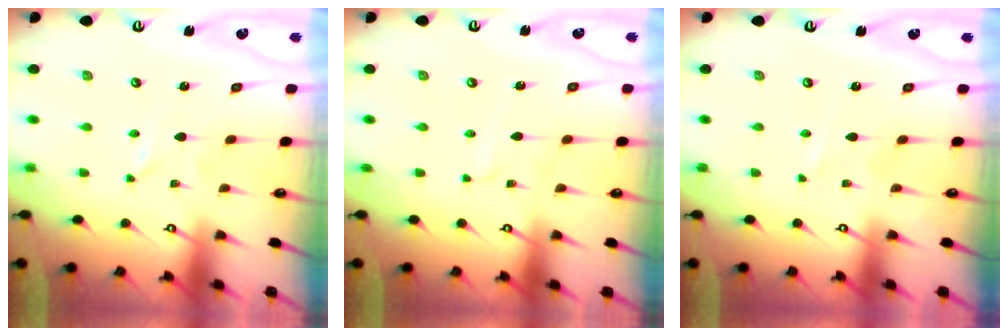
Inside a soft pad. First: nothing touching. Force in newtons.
{"total": 2.7, "press": 2.7, "slide": 0.3}
{"total": 0.6, "press": 0.6, "slide": 0.1}